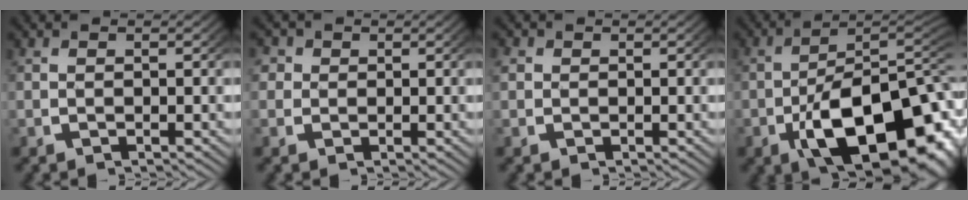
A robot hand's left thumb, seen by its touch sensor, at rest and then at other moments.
{"total": 3.0, "force": [0.8, 2.7, 1.1], "torque": [-0.024, -0.002, 0.010]}
{"total": 1.2, "force": [0.3, 1.1, 0.3], "torque": [-0.007, -0.002, 0.007]}
{"total": 19.1, "force": [-3.8, 11.8, 14.5], "torque": [-0.234, -0.075, -0.029]}